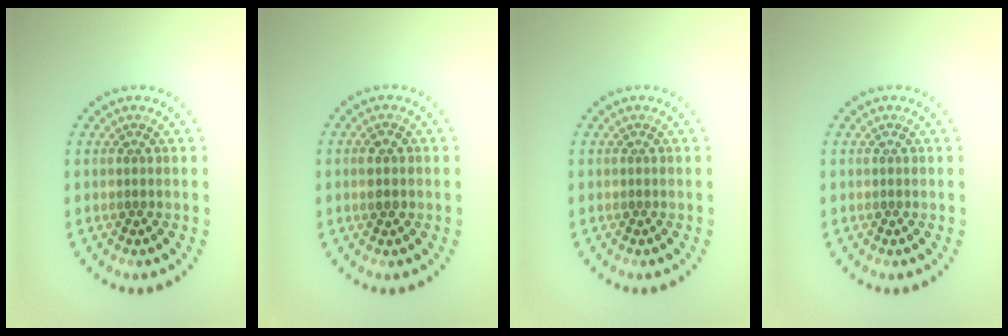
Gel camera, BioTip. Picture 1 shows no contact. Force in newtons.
{"total": 1.5, "press": 1.5, "slide": 0.3}
{"total": 0.0}
{"total": 0.0}